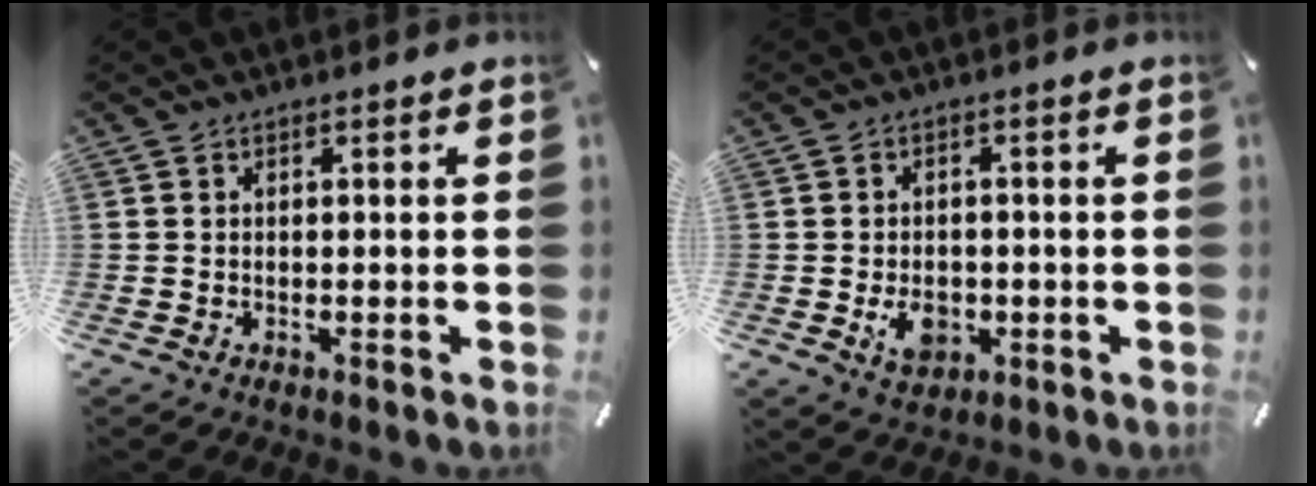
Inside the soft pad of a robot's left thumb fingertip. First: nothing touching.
{"total": 6.1, "force": [-1.5, 4.7, 3.6], "torque": [-0.065, -0.004, -0.028]}